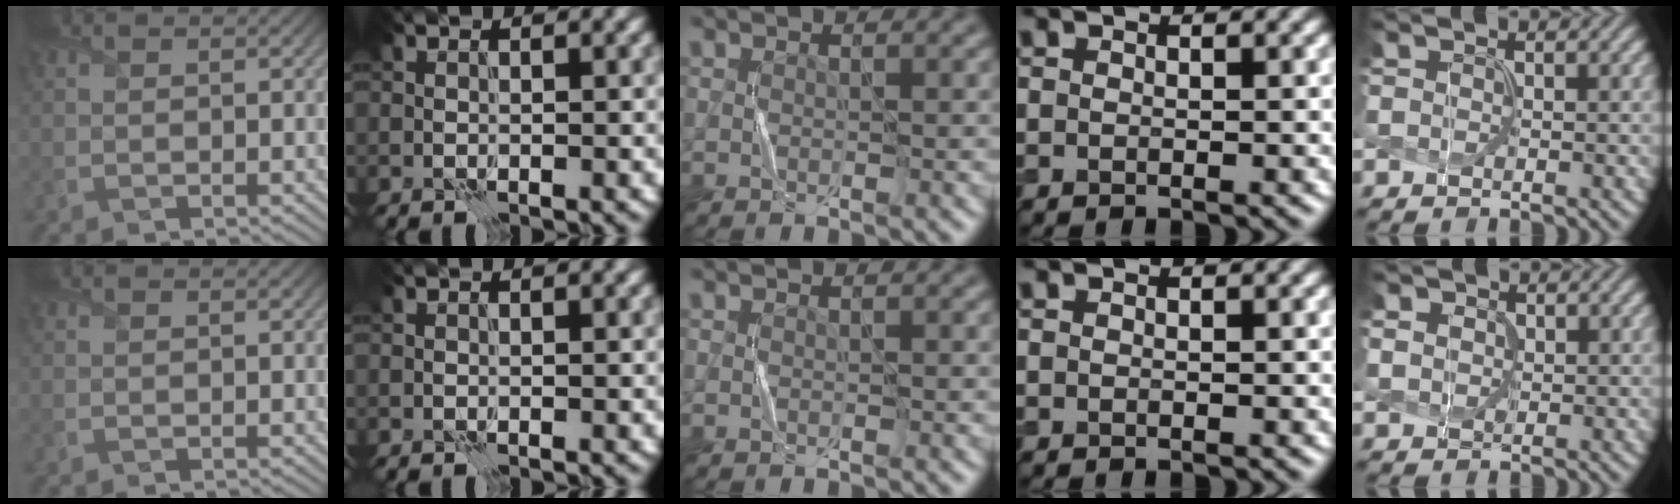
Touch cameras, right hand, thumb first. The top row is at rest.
{"little": {"total": 1.7, "force": [0.8, 1.3, 0.8], "torque": [-0.021, 0.008, 0.010]}}